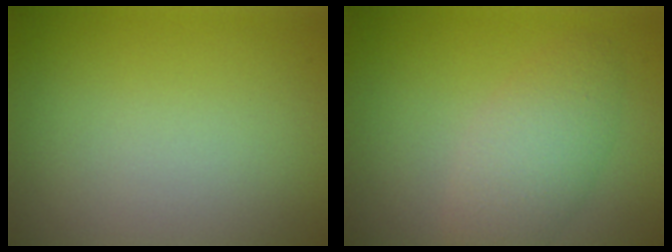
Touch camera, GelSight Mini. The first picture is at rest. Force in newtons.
{"total": 3.7, "press": 3.7, "slide": 0.2}